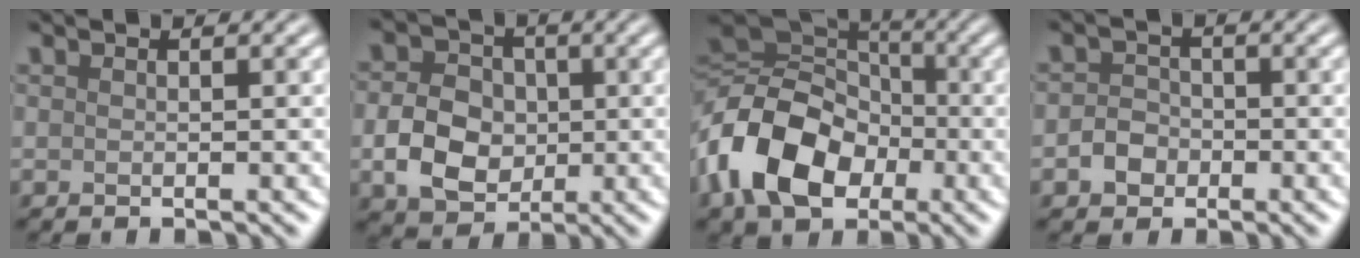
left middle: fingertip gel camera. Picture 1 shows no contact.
{"total": 5.6, "force": [-0.7, 4.5, 3.2], "torque": [-0.060, 0.002, -0.018]}
{"total": 12.9, "force": [-3.9, 9.1, 8.3], "torque": [-0.177, -0.010, -0.086]}
{"total": 2.2, "force": [-0.8, 1.8, 0.8], "torque": [-0.011, 0.002, -0.020]}